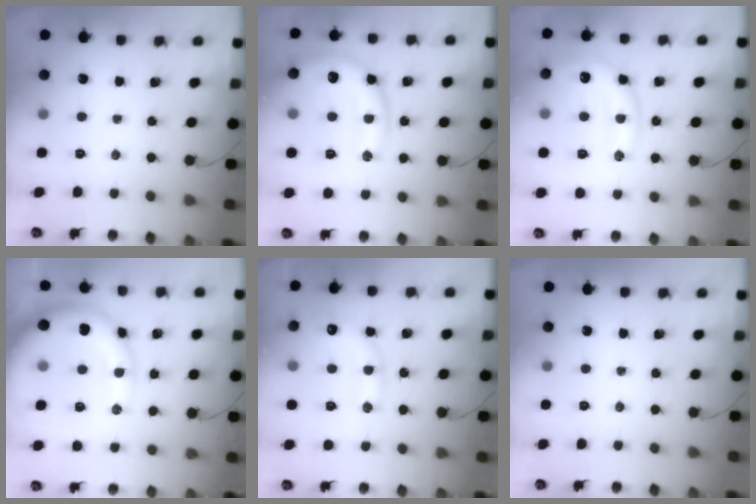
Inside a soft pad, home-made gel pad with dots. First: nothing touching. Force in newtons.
{"total": 15.1, "press": 15.0, "slide": 2.0}
{"total": 12.5, "press": 12.4, "slide": 1.6}
{"total": 18.3, "press": 18.1, "slide": 2.4}
{"total": 13.3, "press": 13.3, "slide": 0.9}
{"total": 0.0}